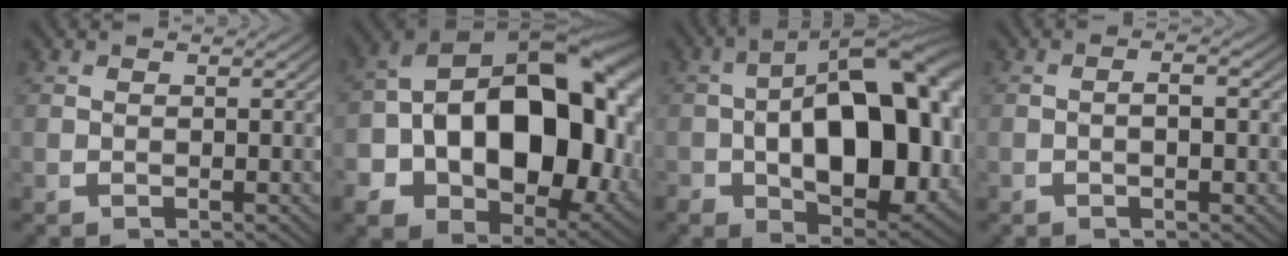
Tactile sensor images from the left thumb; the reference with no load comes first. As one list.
[{"total": 23.2, "force": [-1.6, 15.6, 17.1], "torque": [-0.300, -0.067, 0.000]}, {"total": 16.9, "force": [-1.2, 10.0, 13.6], "torque": [-0.206, -0.044, 0.003]}, {"total": 1.5, "force": [-0.5, 0.5, 1.3], "torque": [-0.023, 0.000, -0.007]}]